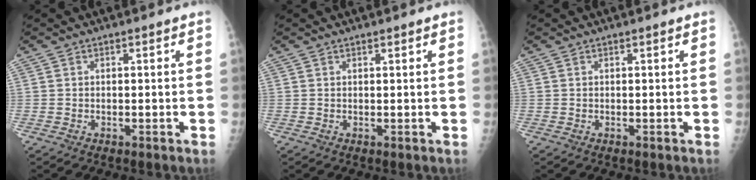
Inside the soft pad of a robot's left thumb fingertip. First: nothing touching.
{"total": 0.5, "force": [0.5, 0.1, 0.2], "torque": [-0.006, -0.003, 0.007]}
{"total": 0.0}